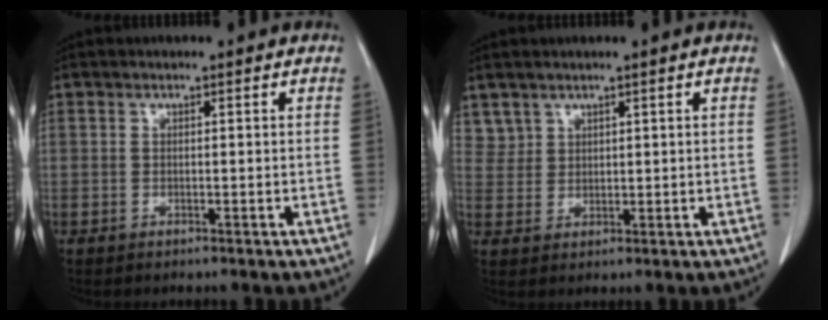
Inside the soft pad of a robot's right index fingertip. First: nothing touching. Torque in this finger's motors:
{"motor_torque": [-0.21, 0.28, 0.03, -0.01]}